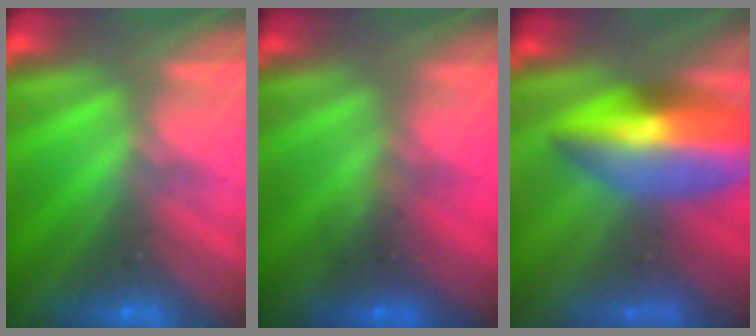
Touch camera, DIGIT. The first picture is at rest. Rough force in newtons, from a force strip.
{"total": 1.3}
{"total": 6.5}